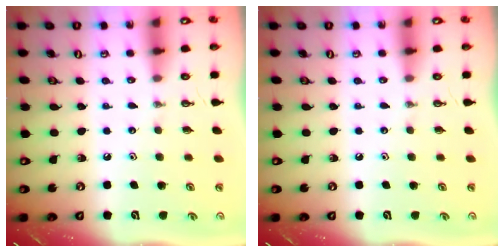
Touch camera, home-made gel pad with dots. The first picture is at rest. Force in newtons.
{"total": 0.0}